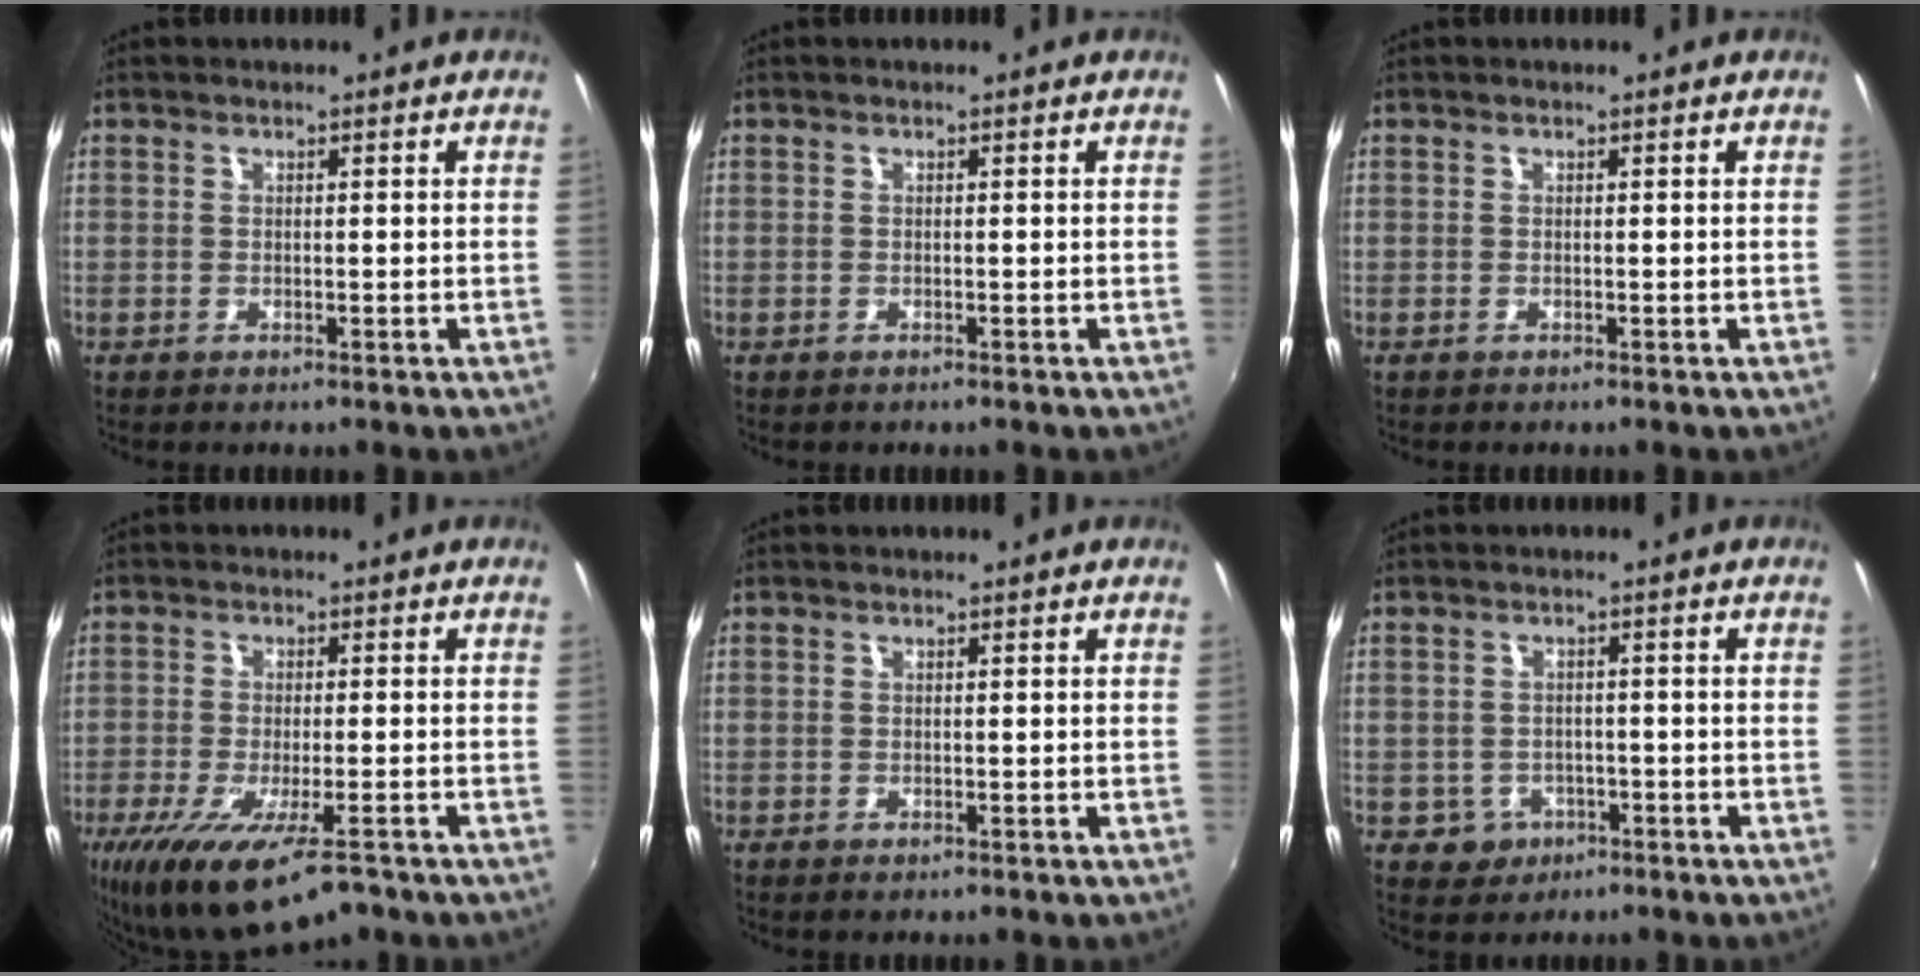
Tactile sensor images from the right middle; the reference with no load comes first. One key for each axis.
{"total": 0.0}
{"total": 0.0}
{"total": 13.5, "fx": -8.9, "fy": 3.6, "fz": 9.5, "tx": -0.192, "ty": -0.048, "tz": -0.149}
{"total": 0.0}
{"total": 5.4, "fx": -1.9, "fy": 4.9, "fz": 1.3, "tx": -0.041, "ty": 0.005, "tz": -0.017}